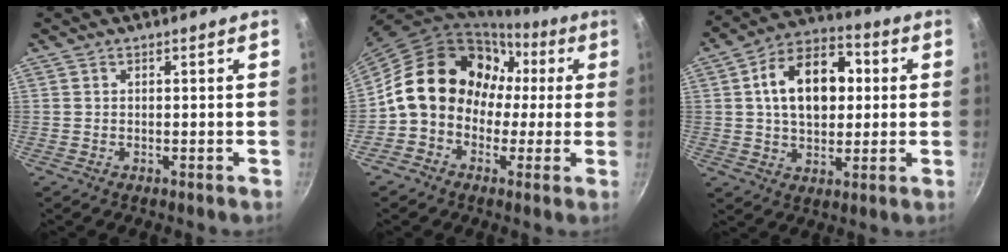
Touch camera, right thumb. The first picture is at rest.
{"total": 15.4, "force": [0.0, 13.0, 8.2], "torque": [-0.086, 0.052, -0.013]}
{"total": 16.6, "force": [2.5, 11.0, 12.1], "torque": [-0.156, 0.022, 0.029]}